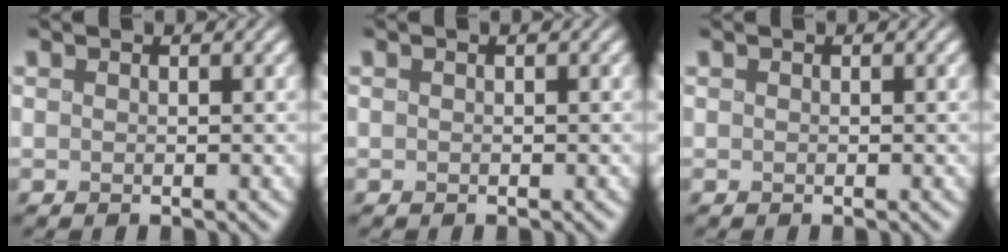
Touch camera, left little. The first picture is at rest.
{"total": 0.0}
{"total": 0.0}